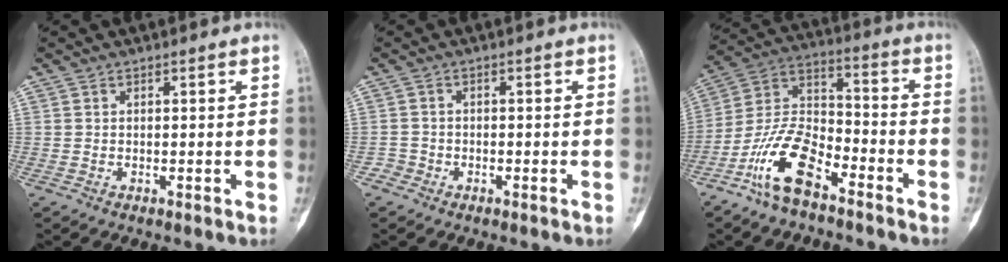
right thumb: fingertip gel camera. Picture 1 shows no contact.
{"total": 1.6, "force": [-1.0, 1.2, -0.2], "torque": [0.008, 0.006, -0.026]}
{"total": 13.5, "force": [-8.2, 5.9, 9.0], "torque": [-0.177, 0.061, -0.165]}